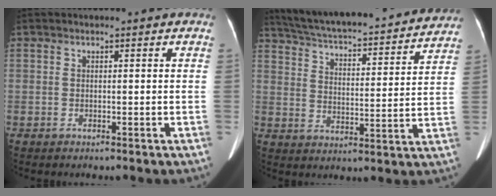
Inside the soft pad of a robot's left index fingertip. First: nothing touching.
{"total": 25.8, "force": [23.5, 3.9, 9.9], "torque": [-0.171, -0.014, 0.316]}